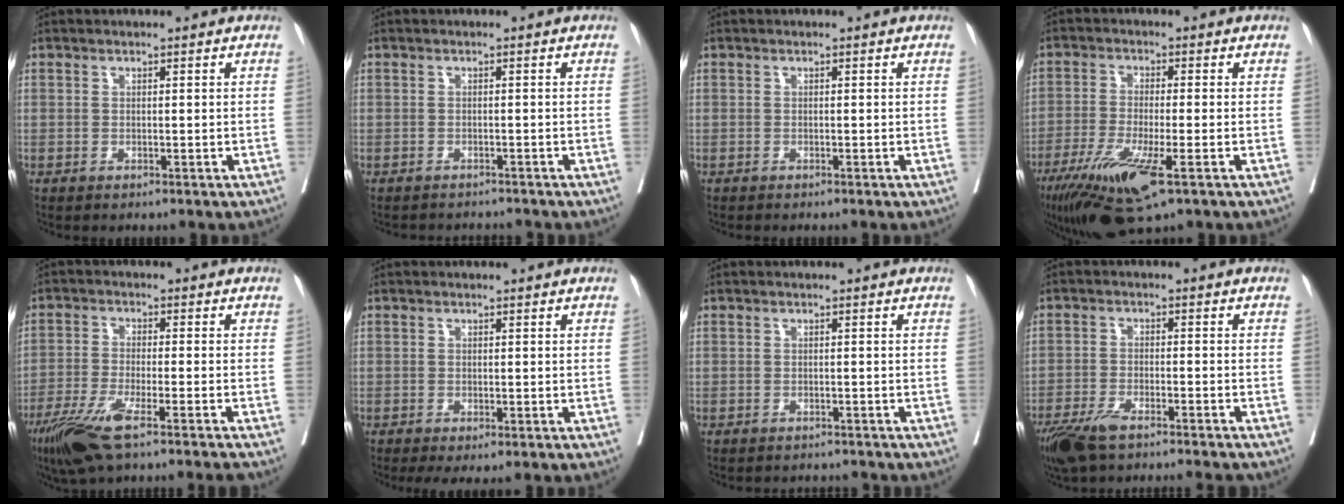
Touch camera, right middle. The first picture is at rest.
{"total": 4.1, "force": [-4.1, 0.7, 0.4], "torque": [0.003, -0.007, -0.055]}
{"total": 0.7, "force": [-0.6, 0.0, 0.3], "torque": [-0.001, -0.002, -0.012]}
{"total": 10.8, "force": [-5.7, 1.4, 9.1], "torque": [-0.169, -0.031, -0.096]}
{"total": 10.4, "force": [-7.5, -0.4, 7.1], "torque": [-0.125, -0.028, -0.128]}
{"total": 2.6, "force": [-1.7, 1.0, 1.6], "torque": [-0.024, -0.009, -0.024]}
{"total": 3.5, "force": [-3.4, 0.6, 0.0], "torque": [0.005, -0.007, -0.045]}
{"total": 10.4, "force": [-8.7, 0.8, 5.6], "torque": [-0.093, -0.023, -0.144]}